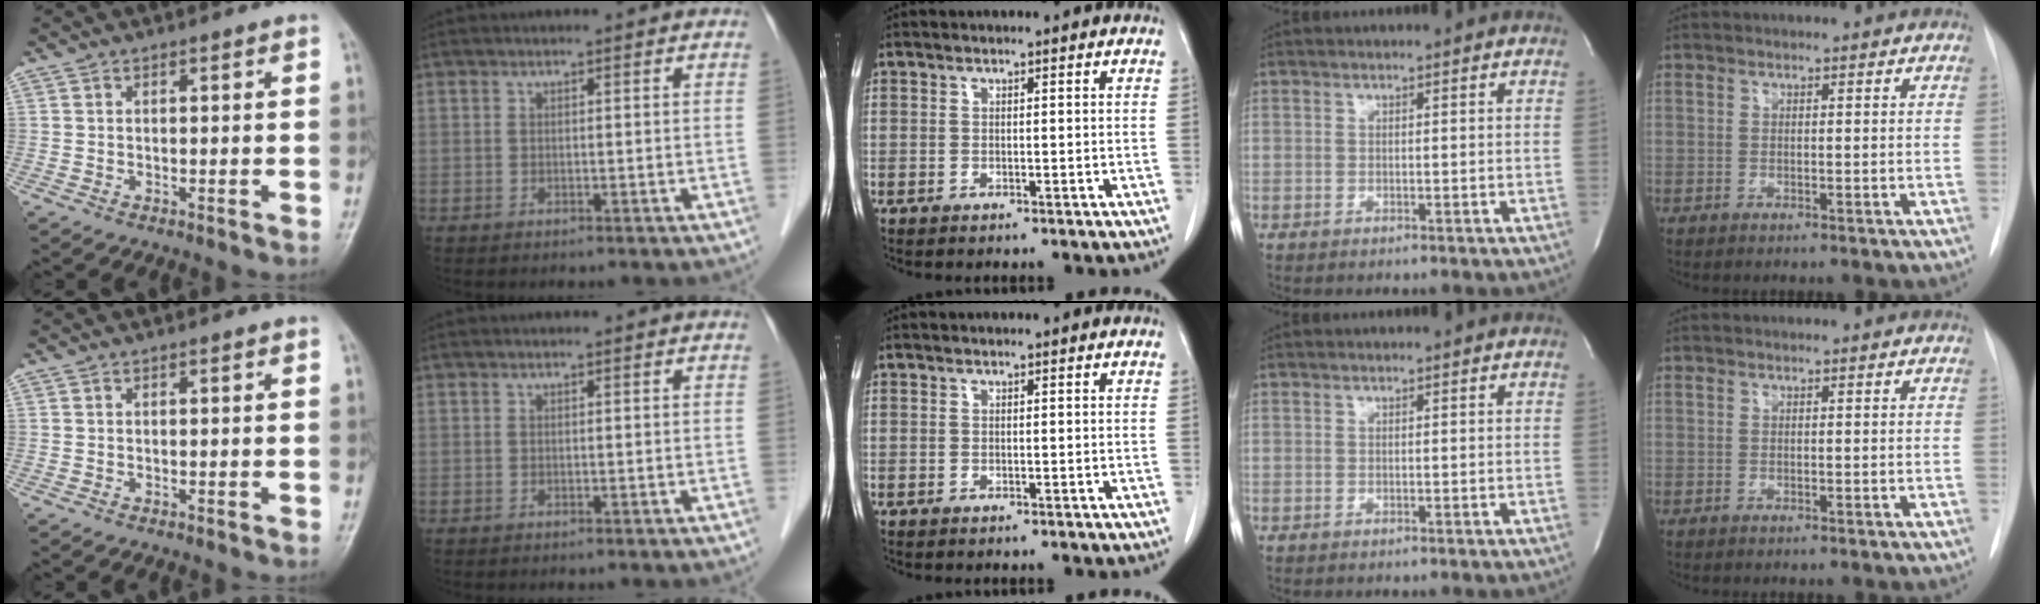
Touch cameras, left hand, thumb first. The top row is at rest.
{}